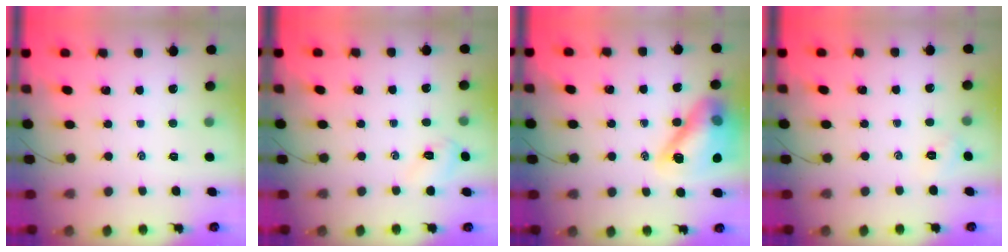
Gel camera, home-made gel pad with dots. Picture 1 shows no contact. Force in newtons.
{"total": 3.6, "press": 3.5, "slide": 1.0}
{"total": 17.0, "press": 16.9, "slide": 2.5}
{"total": 2.4, "press": 2.3, "slide": 0.7}